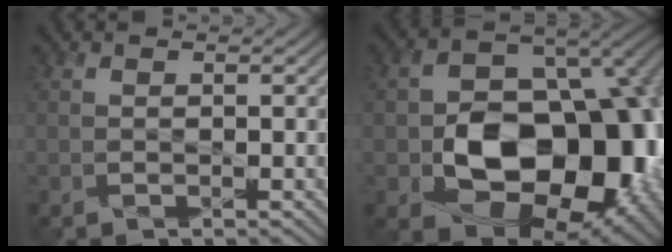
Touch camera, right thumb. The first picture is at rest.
{"total": 17.4, "force": [-3.9, 12.2, 11.7], "torque": [-0.151, -0.033, -0.054]}